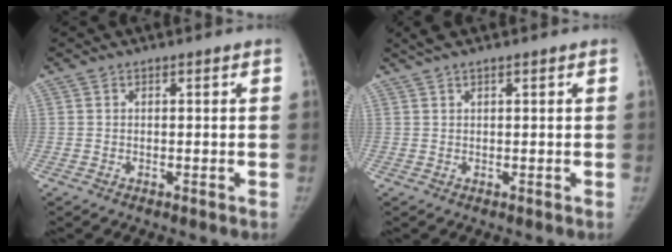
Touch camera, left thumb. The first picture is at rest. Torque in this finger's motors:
{"motor_torque": [0.12, -0.06, 0.22, -0.20, 0.02]}